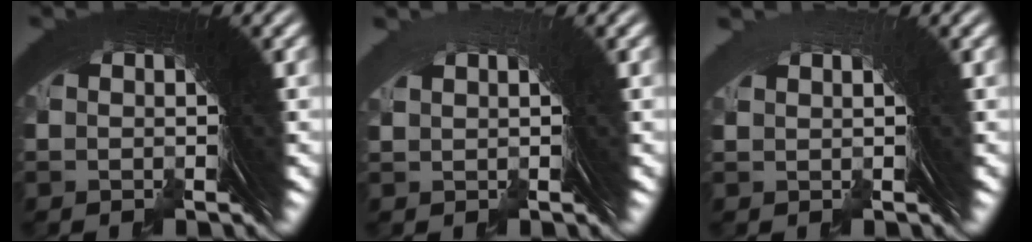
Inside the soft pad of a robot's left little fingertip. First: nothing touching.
{"total": 1.5, "force": [0.0, -1.1, -1.1], "torque": [0.030, 0.008, 0.004]}
{"total": 1.5, "force": [0.1, -1.1, -1.0], "torque": [0.029, 0.008, 0.004]}